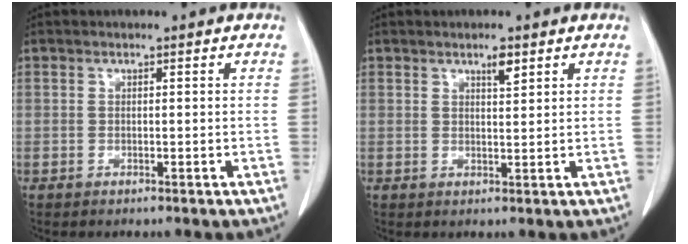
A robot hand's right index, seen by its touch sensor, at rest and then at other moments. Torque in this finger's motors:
{"motor_torque": [0.14, 0.08, 0.02, 0.02]}